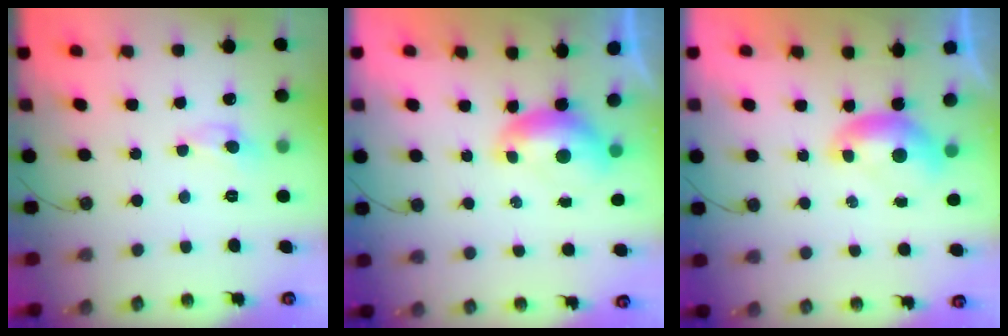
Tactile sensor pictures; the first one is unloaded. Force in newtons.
{"total": 0.0}
{"total": 0.0}